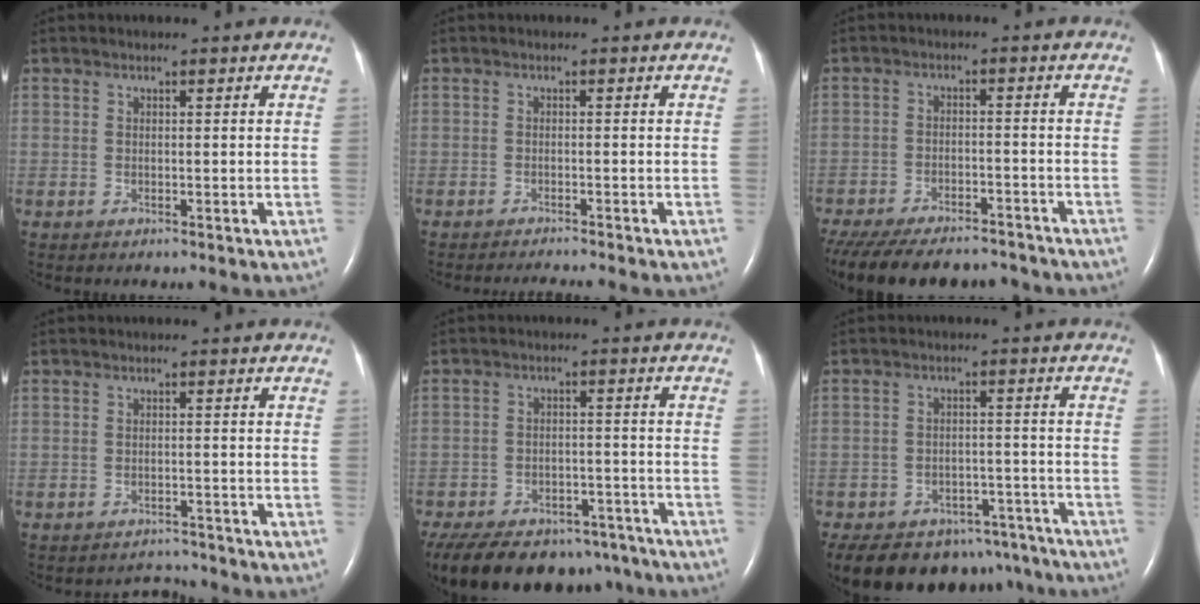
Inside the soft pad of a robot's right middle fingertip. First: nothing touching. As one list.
[{"total": 4.4, "force": [-4.1, -0.4, 1.5], "torque": [-0.016, -0.010, -0.057]}, {"total": 19.7, "force": [-16.7, 6.6, 8.2], "torque": [-0.208, -0.030, -0.236]}, {"total": 2.5, "force": [-2.3, 0.1, -0.9], "torque": [0.009, -0.003, -0.031]}, {"total": 23.2, "force": [-17.9, 11.2, 9.6], "torque": [-0.216, -0.018, -0.239]}, {"total": 17.9, "force": [-14.1, 9.3, 5.9], "torque": [-0.117, 0.008, -0.176]}]